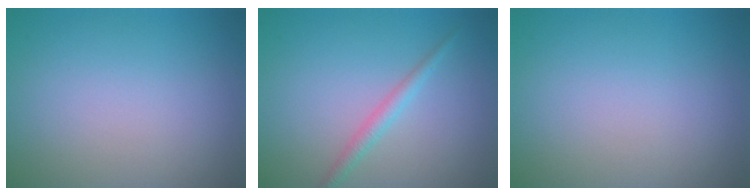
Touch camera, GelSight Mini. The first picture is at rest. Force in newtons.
{"total": 1.6, "press": 1.6, "slide": 0.0}
{"total": 0.0}